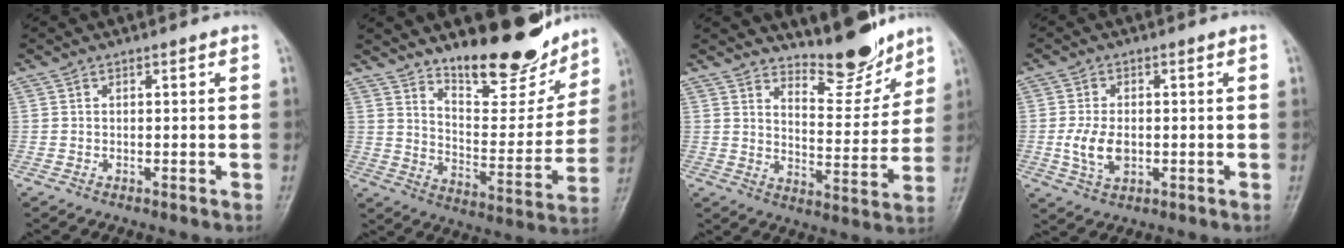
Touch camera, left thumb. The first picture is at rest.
{"total": 17.6, "force": [14.1, 5.7, 8.9], "torque": [-0.081, -0.104, 0.223]}
{"total": 9.9, "force": [9.0, 2.5, 3.3], "torque": [-0.017, -0.074, 0.147]}
{"total": 6.1, "force": [-0.7, 3.8, 4.8], "torque": [-0.094, -0.003, -0.011]}